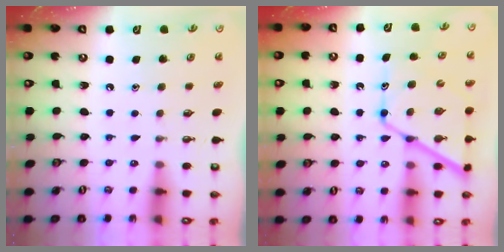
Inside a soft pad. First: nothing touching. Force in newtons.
{"total": 13.8, "press": 13.7, "slide": 1.3}